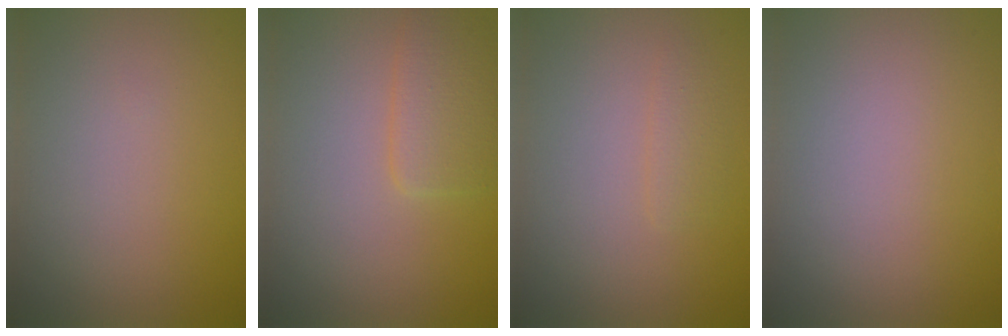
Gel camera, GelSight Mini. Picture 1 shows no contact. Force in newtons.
{"total": 2.8, "press": 2.8, "slide": 0.1}
{"total": 1.1, "press": 1.1, "slide": 0.1}
{"total": 0.0}